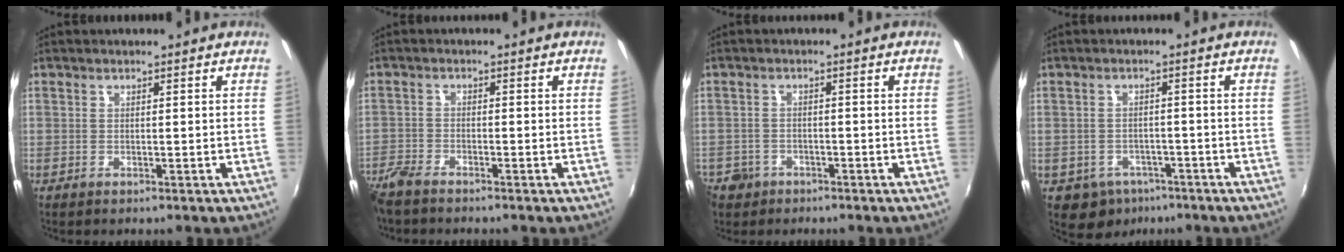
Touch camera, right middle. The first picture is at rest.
{"total": 6.1, "force": [-5.3, 1.4, 2.5], "torque": [-0.070, -0.022, -0.107]}
{"total": 6.6, "force": [-3.5, 5.3, 1.9], "torque": [-0.067, 0.000, -0.057]}
{"total": 6.0, "force": [-3.8, 4.4, 1.5], "torque": [-0.043, 0.000, -0.047]}